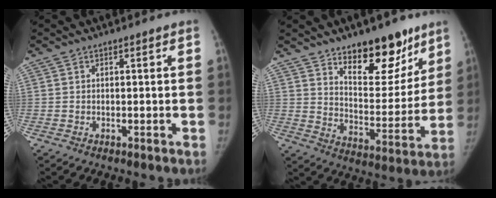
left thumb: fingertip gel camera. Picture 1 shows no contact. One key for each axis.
{"total": 16.5, "fx": 11.1, "fy": 7.8, "fz": 9.3, "tx": -0.070, "ty": -0.079, "tz": 0.176}